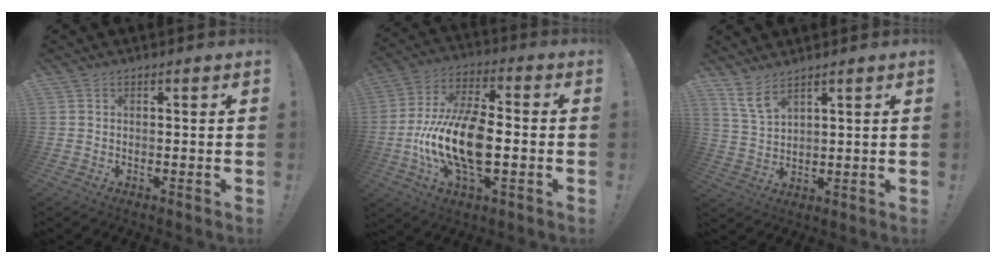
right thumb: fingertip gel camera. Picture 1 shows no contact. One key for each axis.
{"total": 18.6, "fx": -4.0, "fy": 9.2, "fz": 15.6, "tx": -0.295, "ty": 0.007, "tz": -0.064}
{"total": 6.4, "fx": 4.9, "fy": 2.0, "fz": 3.8, "tx": -0.065, "ty": -0.025, "tz": 0.091}